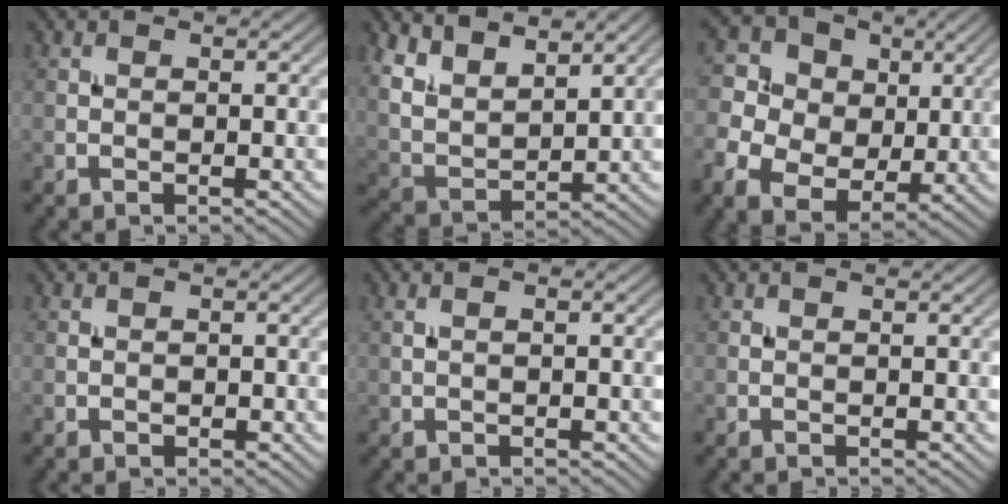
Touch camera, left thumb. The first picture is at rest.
{"total": 9.3, "force": [6.3, 3.5, 5.9], "torque": [-0.134, 0.000, 0.115]}
{"total": 10.5, "force": [1.5, 8.8, 5.5], "torque": [-0.172, 0.014, 0.023]}
{"total": 0.6, "force": [-0.2, 0.4, 0.3], "torque": [-0.001, -0.001, -0.003]}
{"total": 1.4, "force": [0.3, 0.2, 1.3], "torque": [-0.020, -0.006, 0.002]}
{"total": 0.0}